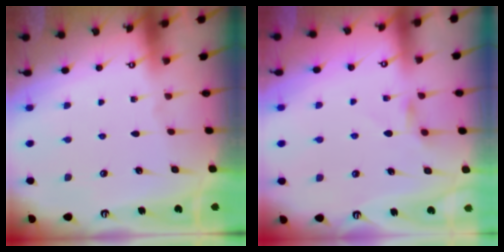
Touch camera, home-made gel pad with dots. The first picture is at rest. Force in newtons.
{"total": 3.3, "press": 3.3, "slide": 0.5}